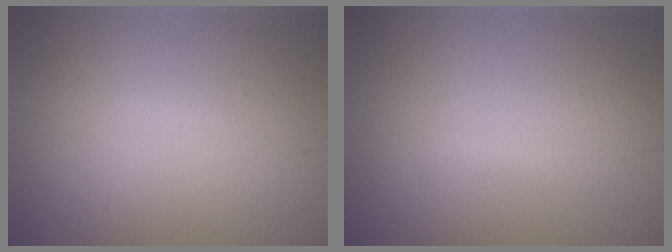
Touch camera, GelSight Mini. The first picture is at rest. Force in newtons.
{"total": 0.5, "press": 0.5, "slide": 0.1}